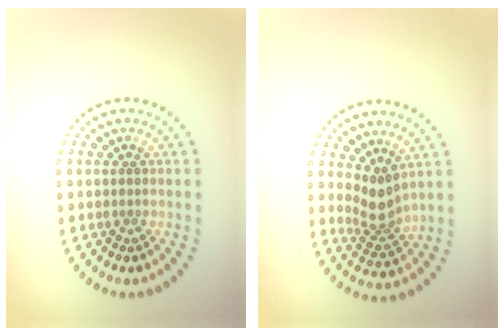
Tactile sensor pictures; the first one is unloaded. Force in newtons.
{"total": 2.9, "press": 2.0, "slide": 2.1}